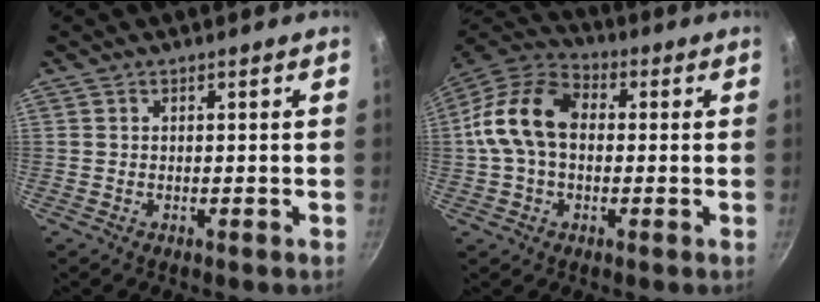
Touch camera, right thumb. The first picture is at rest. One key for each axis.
{"total": 14.1, "fx": 0.7, "fy": 9.9, "fz": 10.0, "tx": -0.163, "ty": 0.032, "tz": -0.006}